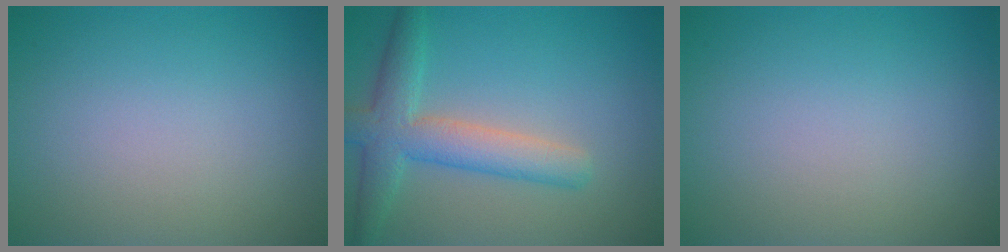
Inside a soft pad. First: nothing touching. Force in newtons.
{"total": 5.0, "press": 5.0, "slide": 0.3}
{"total": 0.0}